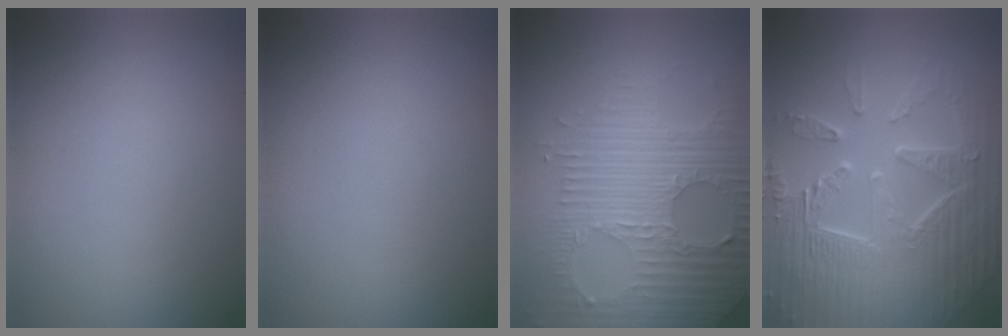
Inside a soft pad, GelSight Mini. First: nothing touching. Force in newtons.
{"total": 0.0}
{"total": 8.2, "press": 5.8, "slide": 5.8}
{"total": 9.8, "press": 6.6, "slide": 7.2}